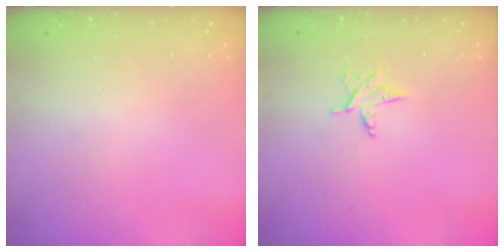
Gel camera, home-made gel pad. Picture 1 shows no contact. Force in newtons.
{"total": 4.0, "press": 3.9, "slide": 0.5}